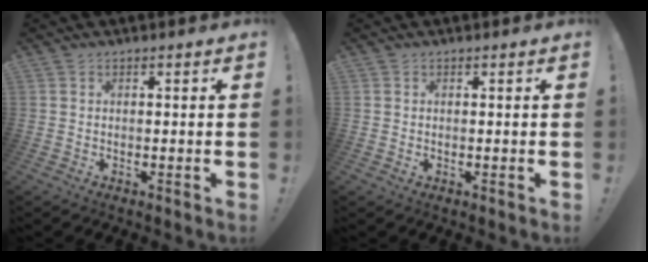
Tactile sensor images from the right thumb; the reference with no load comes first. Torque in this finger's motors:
{"motor_torque": [-0.16, -0.08, 0.03, -0.01, -0.02]}